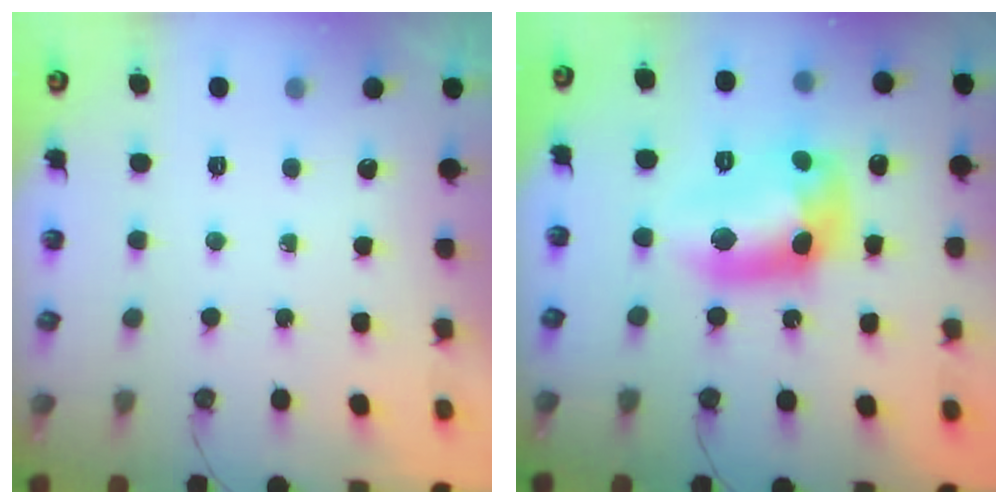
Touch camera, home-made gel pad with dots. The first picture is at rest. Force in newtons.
{"total": 13.6, "press": 13.6, "slide": 1.2}